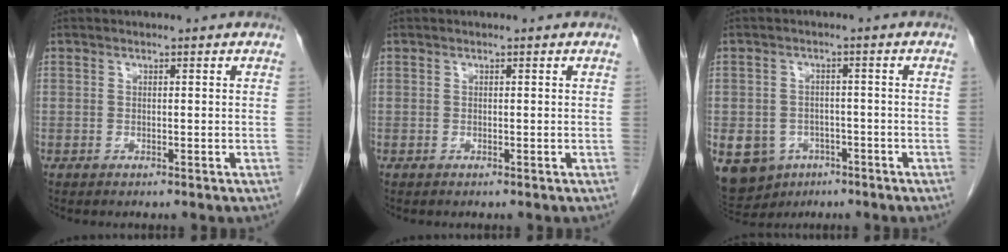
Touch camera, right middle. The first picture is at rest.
{"total": 0.0}
{"total": 13.1, "force": [-6.4, 10.4, 4.6], "torque": [-0.131, -0.001, -0.085]}